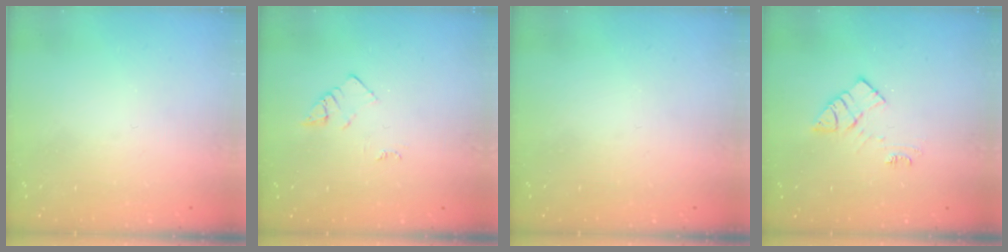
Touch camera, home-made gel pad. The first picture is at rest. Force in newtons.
{"total": 2.4, "press": 2.4, "slide": 0.3}
{"total": 0.0}
{"total": 9.3, "press": 9.3, "slide": 0.5}